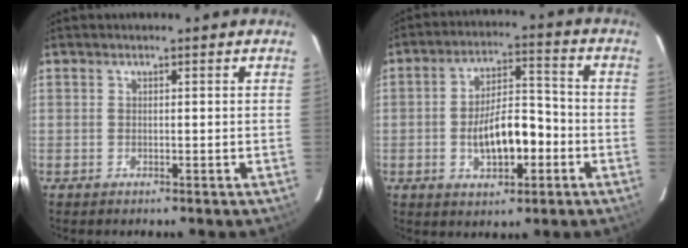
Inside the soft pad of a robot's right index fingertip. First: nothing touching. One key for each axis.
{"total": 10.7, "fx": -3.2, "fy": 4.7, "fz": 9.0, "tx": -0.165, "ty": 0.015, "tz": -0.043}